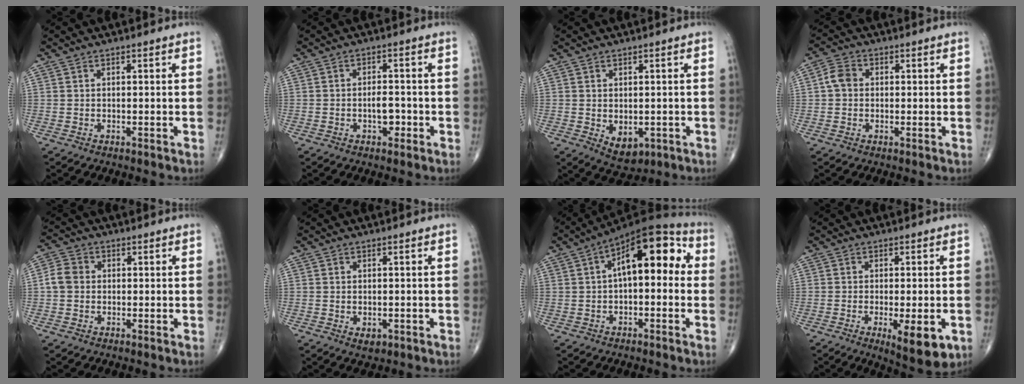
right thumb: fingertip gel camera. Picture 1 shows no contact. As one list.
[{"total": 3.3, "force": [-1.1, 1.9, 2.5], "torque": [-0.025, 0.010, -0.017]}, {"total": 5.0, "force": [-1.0, 3.3, 3.6], "torque": [-0.039, -0.007, 0.002]}, {"total": 3.8, "force": [0.1, 3.2, 2.1], "torque": [-0.034, 0.010, -0.004]}, {"total": 4.2, "force": [-0.1, 3.6, 2.1], "torque": [-0.036, 0.010, -0.008]}, {"total": 2.0, "force": [-0.5, 1.3, 1.4], "torque": [-0.014, -0.002, -0.003]}, {"total": 15.5, "force": [2.4, 7.5, 13.4], "torque": [-0.169, 0.043, 0.027]}, {"total": 8.8, "force": [-2.9, 2.8, 7.8], "torque": [-0.104, -0.014, -0.037]}]